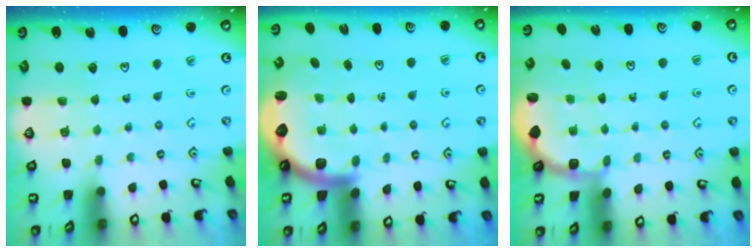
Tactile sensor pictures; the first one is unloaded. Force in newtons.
{"total": 3.2, "press": 3.1, "slide": 0.5}
{"total": 1.9, "press": 1.8, "slide": 0.7}